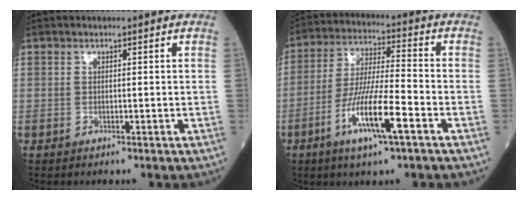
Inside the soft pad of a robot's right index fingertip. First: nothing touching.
{"total": 11.8, "force": [-5.2, 0.9, 10.6], "torque": [-0.203, -0.013, -0.096]}